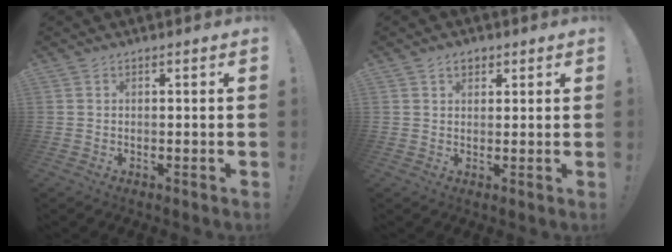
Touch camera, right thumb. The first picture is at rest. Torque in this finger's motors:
{"motor_torque": [0.02, 0.25, 0.18, -0.06, 0.00]}